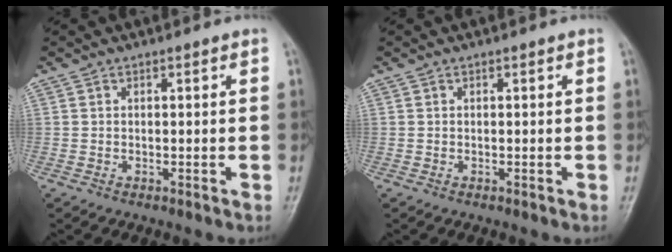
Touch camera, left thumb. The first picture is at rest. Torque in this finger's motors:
{"motor_torque": [0.00, 0.00, 0.00, 0.00, 0.00]}